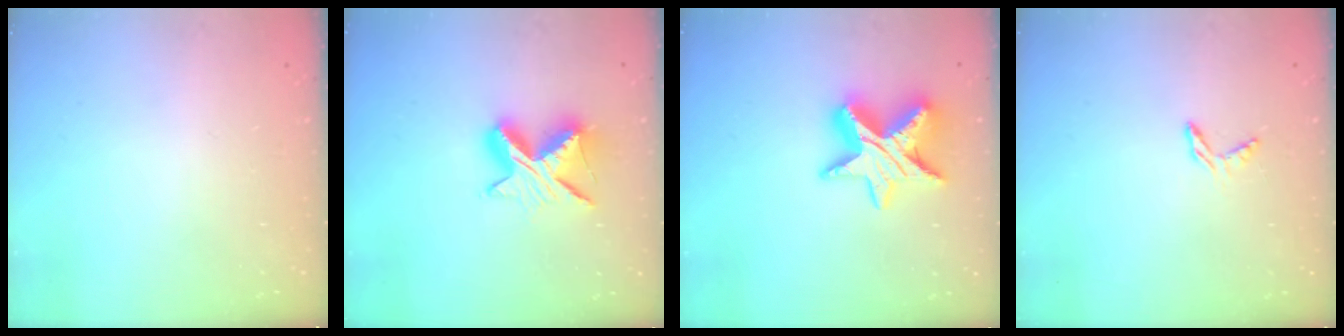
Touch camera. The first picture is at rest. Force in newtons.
{"total": 10.4, "press": 10.4, "slide": 0.9}
{"total": 15.5, "press": 15.5, "slide": 1.1}
{"total": 4.6, "press": 4.6, "slide": 0.3}